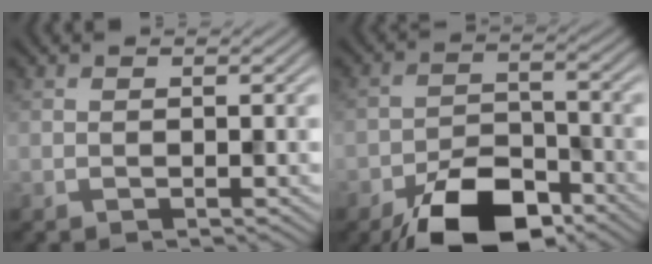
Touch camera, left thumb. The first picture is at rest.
{"total": 10.1, "force": [-7.0, 4.5, 5.8], "torque": [-0.090, -0.007, -0.132]}